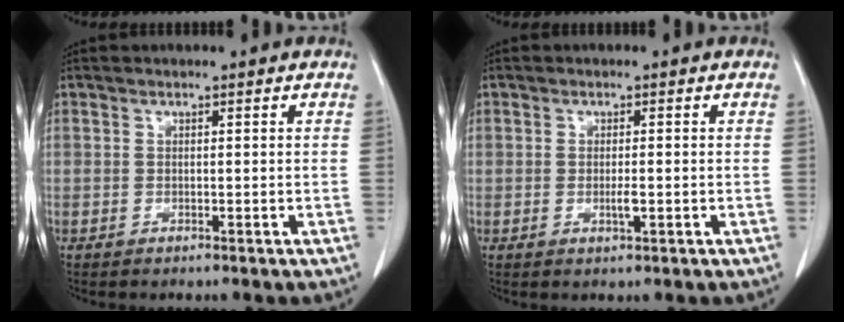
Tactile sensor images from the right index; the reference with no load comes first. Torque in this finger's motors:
{"motor_torque": [0.62, -0.07, 0.15, 0.04]}